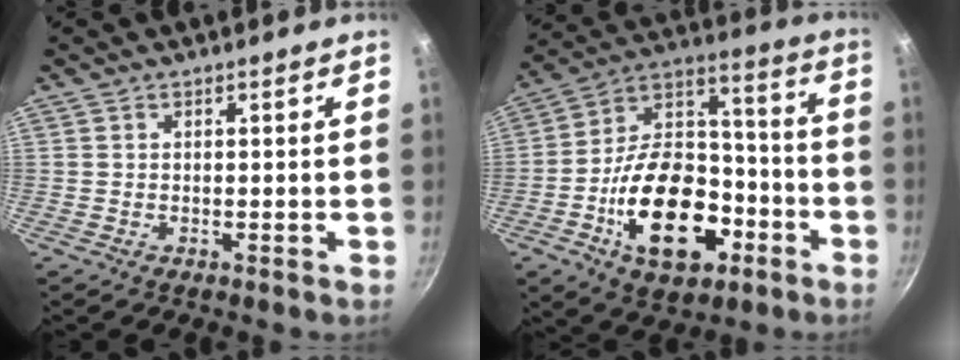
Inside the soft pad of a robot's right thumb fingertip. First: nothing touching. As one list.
[{"total": 23.1, "force": [-8.5, 14.1, 16.2], "torque": [-0.234, 0.068, -0.136]}]